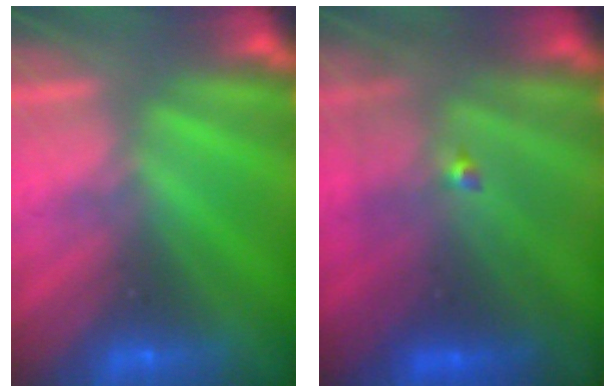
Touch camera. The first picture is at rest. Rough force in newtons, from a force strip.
{"total": 4.4}